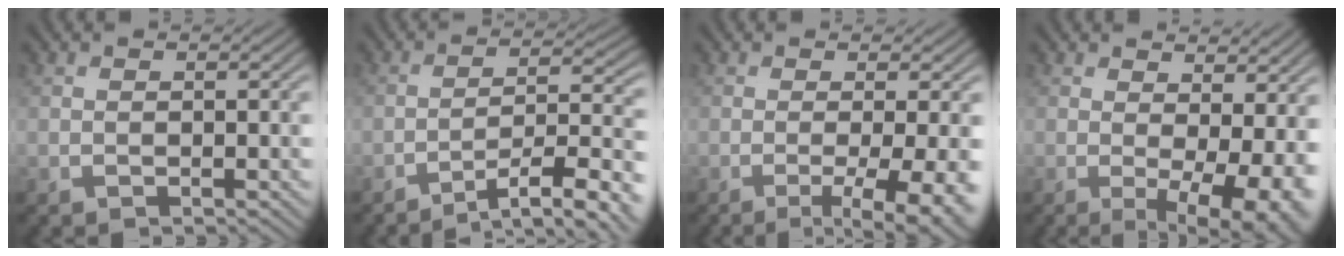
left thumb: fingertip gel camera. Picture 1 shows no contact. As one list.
[{"total": 10.8, "force": [-7.2, 2.5, 7.7], "torque": [-0.125, 0.004, -0.101]}, {"total": 7.6, "force": [-2.1, 1.7, 7.1], "torque": [-0.097, -0.006, -0.025]}, {"total": 9.4, "force": [0.3, 3.2, 8.8], "torque": [-0.115, -0.006, 0.013]}]